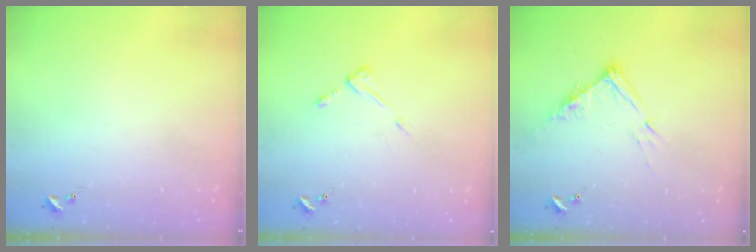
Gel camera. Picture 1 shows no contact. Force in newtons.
{"total": 4.4, "press": 4.4, "slide": 0.4}
{"total": 10.5, "press": 10.5, "slide": 0.8}